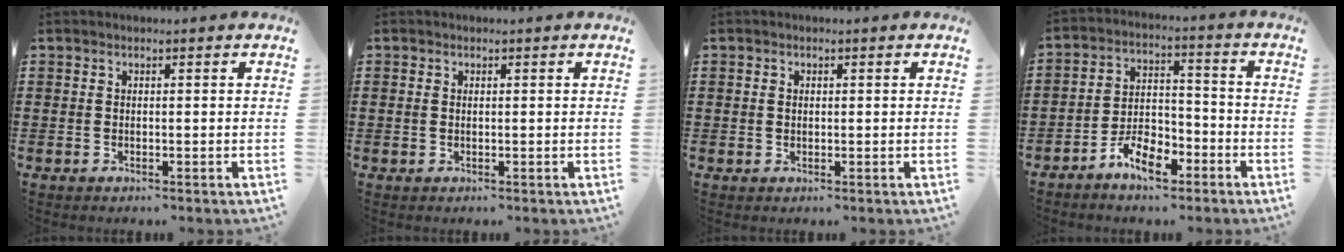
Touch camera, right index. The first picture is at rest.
{"total": 0.7, "force": [0.0, 0.5, 0.5], "torque": [-0.012, 0.001, 0.001]}
{"total": 0.7, "force": [0.2, 0.6, 0.4], "torque": [-0.009, 0.004, 0.003]}
{"total": 7.1, "force": [-4.9, 3.2, 4.1], "torque": [-0.078, 0.018, -0.090]}